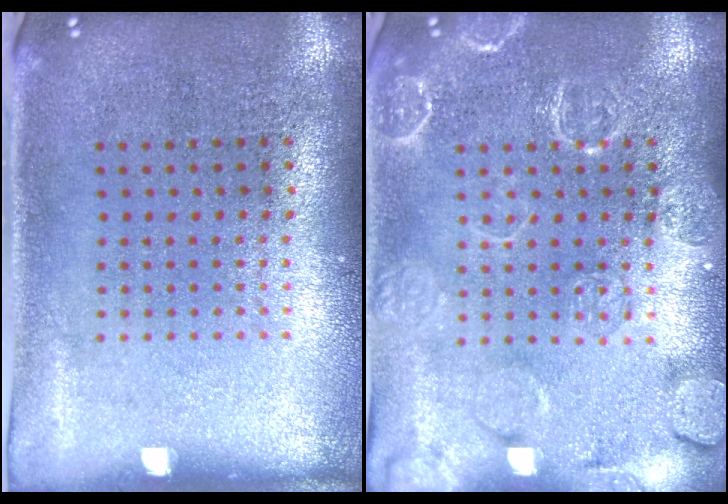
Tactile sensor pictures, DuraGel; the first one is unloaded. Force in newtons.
{"total": 4.0, "press": 3.9, "slide": 0.6}